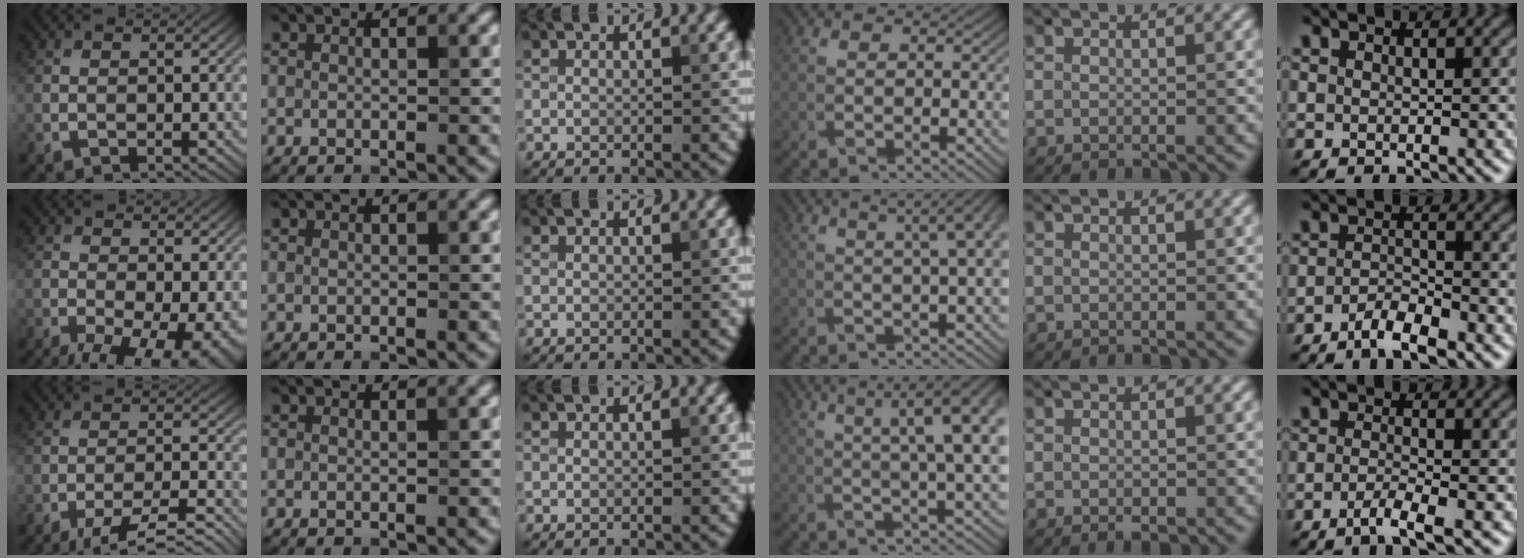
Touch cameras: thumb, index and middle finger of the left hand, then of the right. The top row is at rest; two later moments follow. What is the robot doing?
{"motion": "pour", "object": "sugar"}